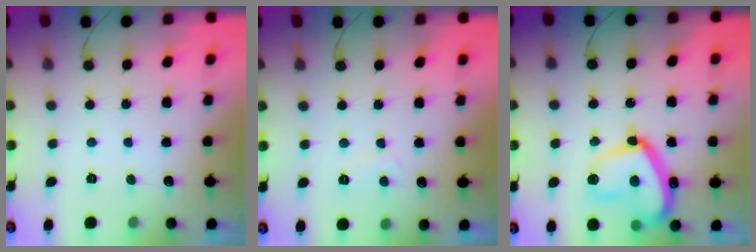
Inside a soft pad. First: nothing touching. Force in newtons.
{"total": 1.2, "press": 1.2, "slide": 0.3}
{"total": 17.3, "press": 17.2, "slide": 1.5}